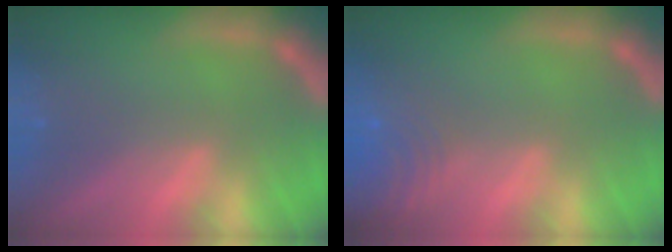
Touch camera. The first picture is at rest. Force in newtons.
{"total": 10.0}